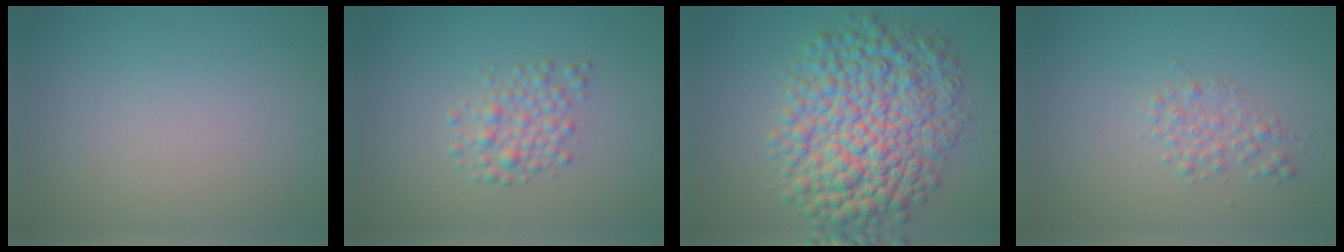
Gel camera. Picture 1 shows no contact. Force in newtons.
{"total": 2.5, "press": 2.5, "slide": 0.0}
{"total": 10.8, "press": 10.8, "slide": 0.1}
{"total": 1.7, "press": 1.7, "slide": 0.0}